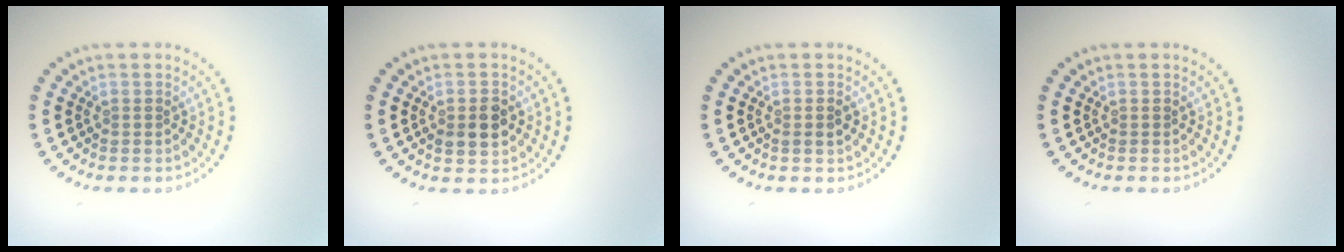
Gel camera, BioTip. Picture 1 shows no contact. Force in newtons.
{"total": 2.7, "press": 2.7, "slide": 0.2}
{"total": 1.0, "press": 1.0, "slide": 0.4}
{"total": 0.0}